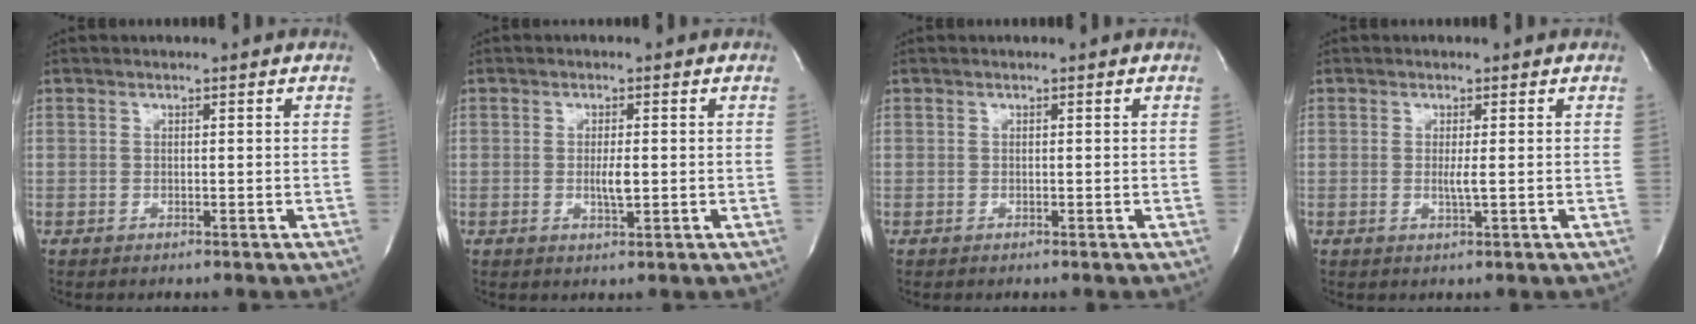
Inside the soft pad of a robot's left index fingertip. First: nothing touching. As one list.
[{"total": 2.6, "force": [-0.2, 0.5, 2.5], "torque": [-0.049, -0.003, -0.003]}, {"total": 0.0}, {"total": 1.6, "force": [-0.1, -0.2, 1.6], "torque": [-0.036, -0.004, -0.002]}]